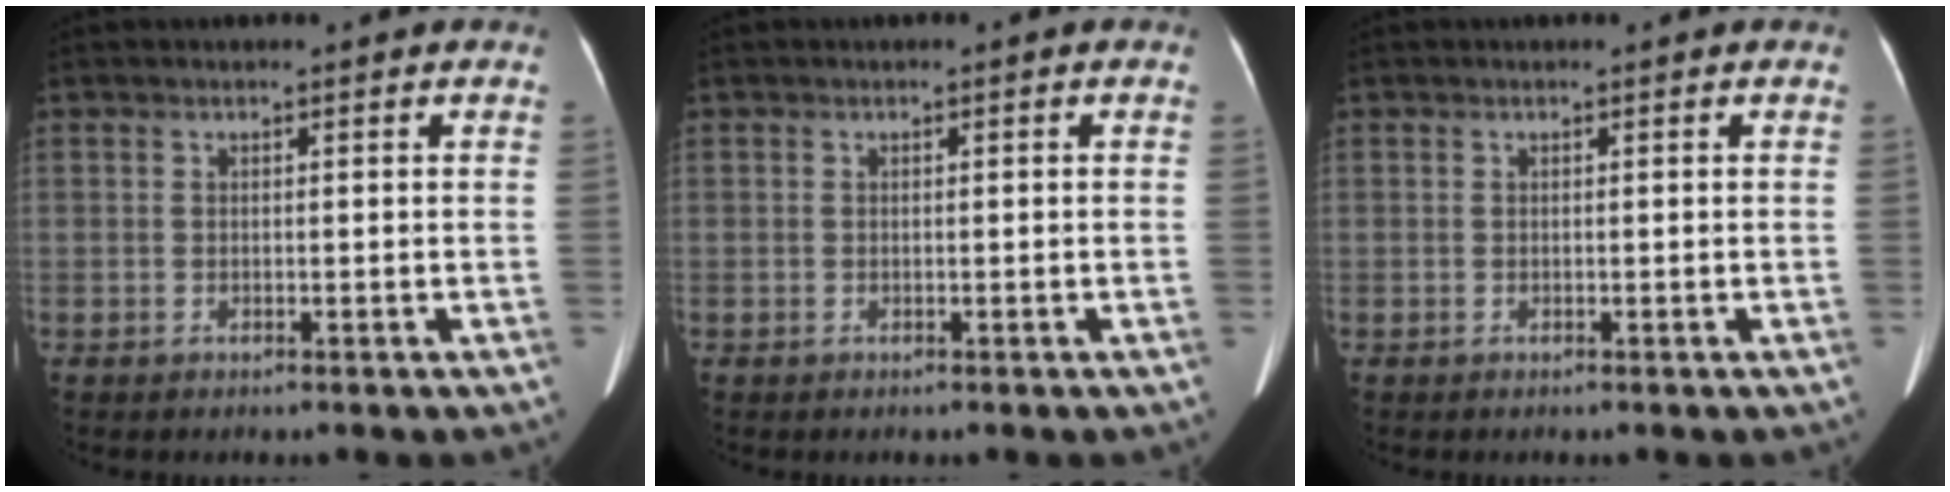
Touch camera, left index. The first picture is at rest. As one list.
[{"total": 0.0}, {"total": 0.0}]